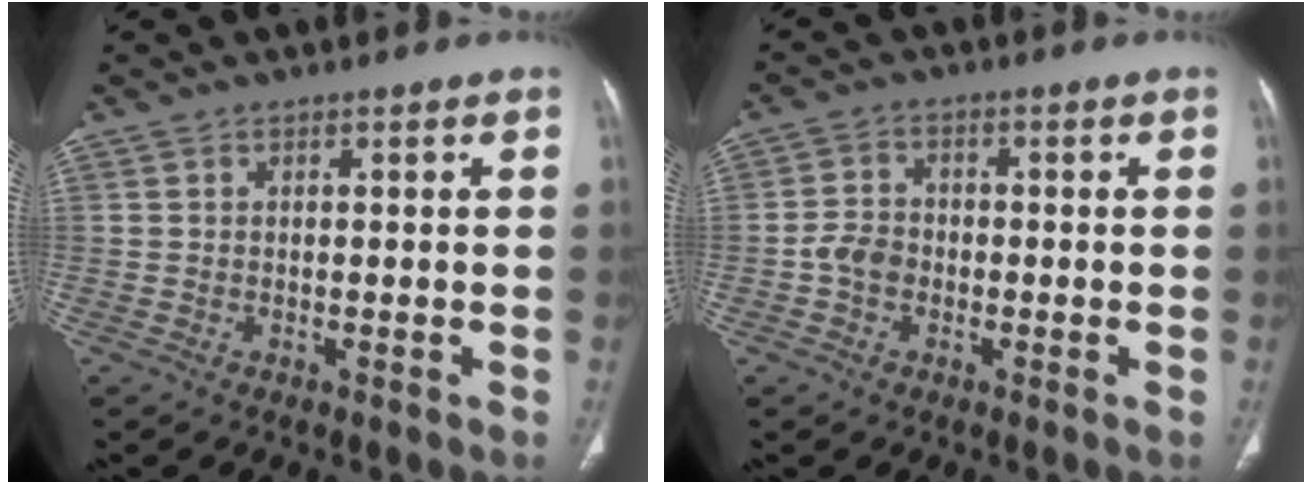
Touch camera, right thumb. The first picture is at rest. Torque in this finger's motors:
{"motor_torque": [0.30, 0.37, -0.12, 0.06, -0.02]}